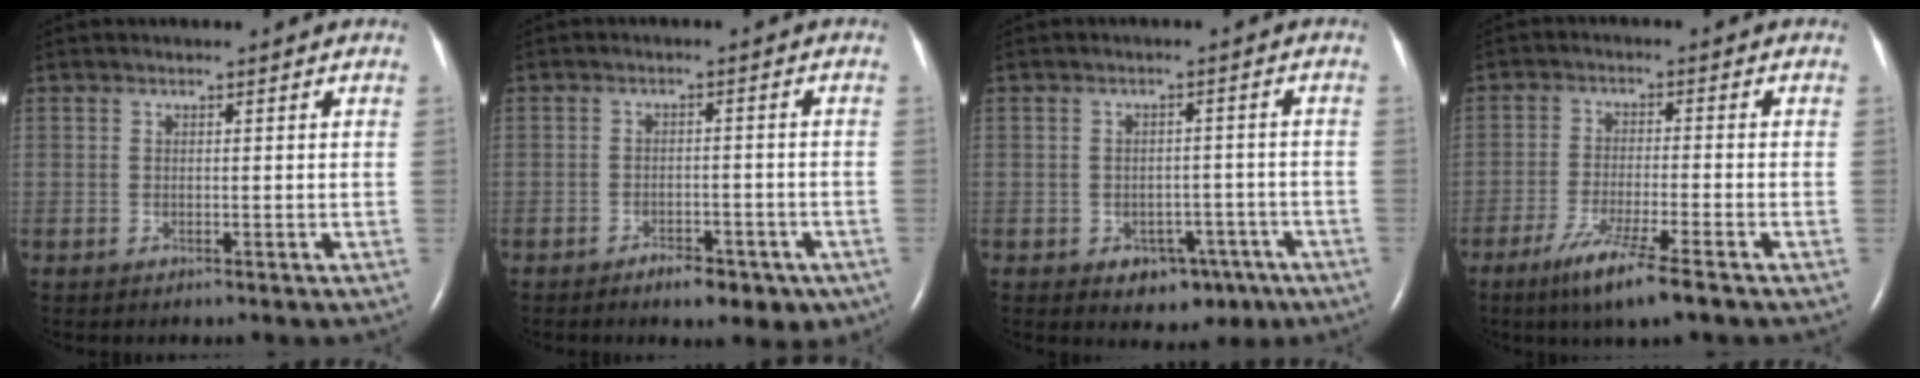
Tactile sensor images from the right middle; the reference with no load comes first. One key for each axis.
{"total": 6.2, "fx": -4.0, "fy": 2.9, "fz": 3.7, "tx": -0.040, "ty": 0.006, "tz": -0.053}
{"total": 6.0, "fx": -3.2, "fy": 4.1, "fz": 3.0, "tx": -0.028, "ty": 0.014, "tz": -0.033}
{"total": 7.9, "fx": -5.1, "fy": -0.2, "fz": 6.0, "tx": -0.118, "ty": -0.023, "tz": -0.090}